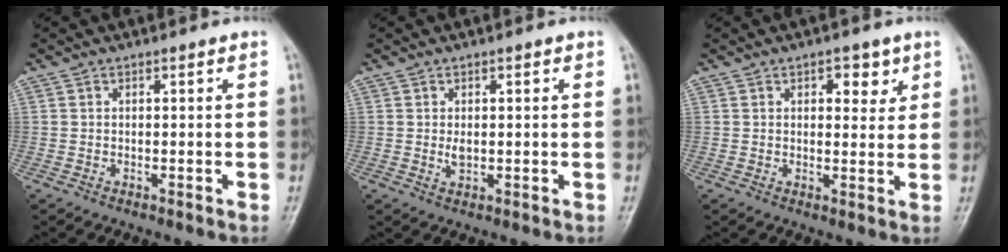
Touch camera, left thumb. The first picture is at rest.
{"total": 2.0, "force": [0.2, 1.2, 1.5], "torque": [-0.022, -0.004, 0.004]}
{"total": 4.6, "force": [2.3, 2.6, 3.0], "torque": [-0.012, -0.010, 0.028]}